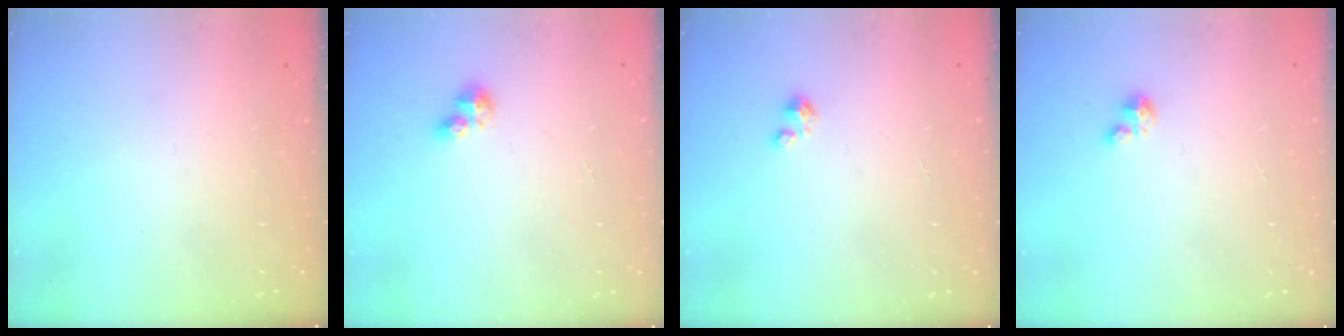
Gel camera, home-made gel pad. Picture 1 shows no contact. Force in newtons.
{"total": 5.3, "press": 5.3, "slide": 0.6}
{"total": 0.0}
{"total": 1.0, "press": 1.0, "slide": 0.2}